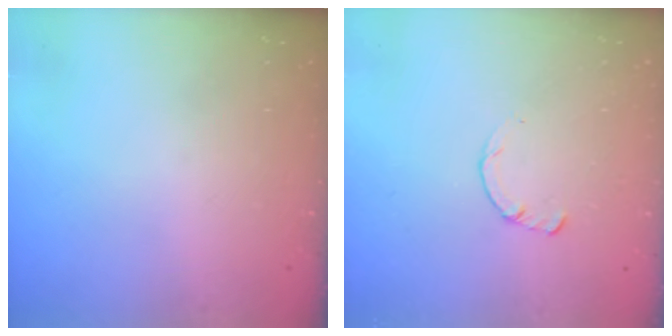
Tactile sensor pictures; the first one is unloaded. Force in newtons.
{"total": 2.2, "press": 2.2, "slide": 0.3}